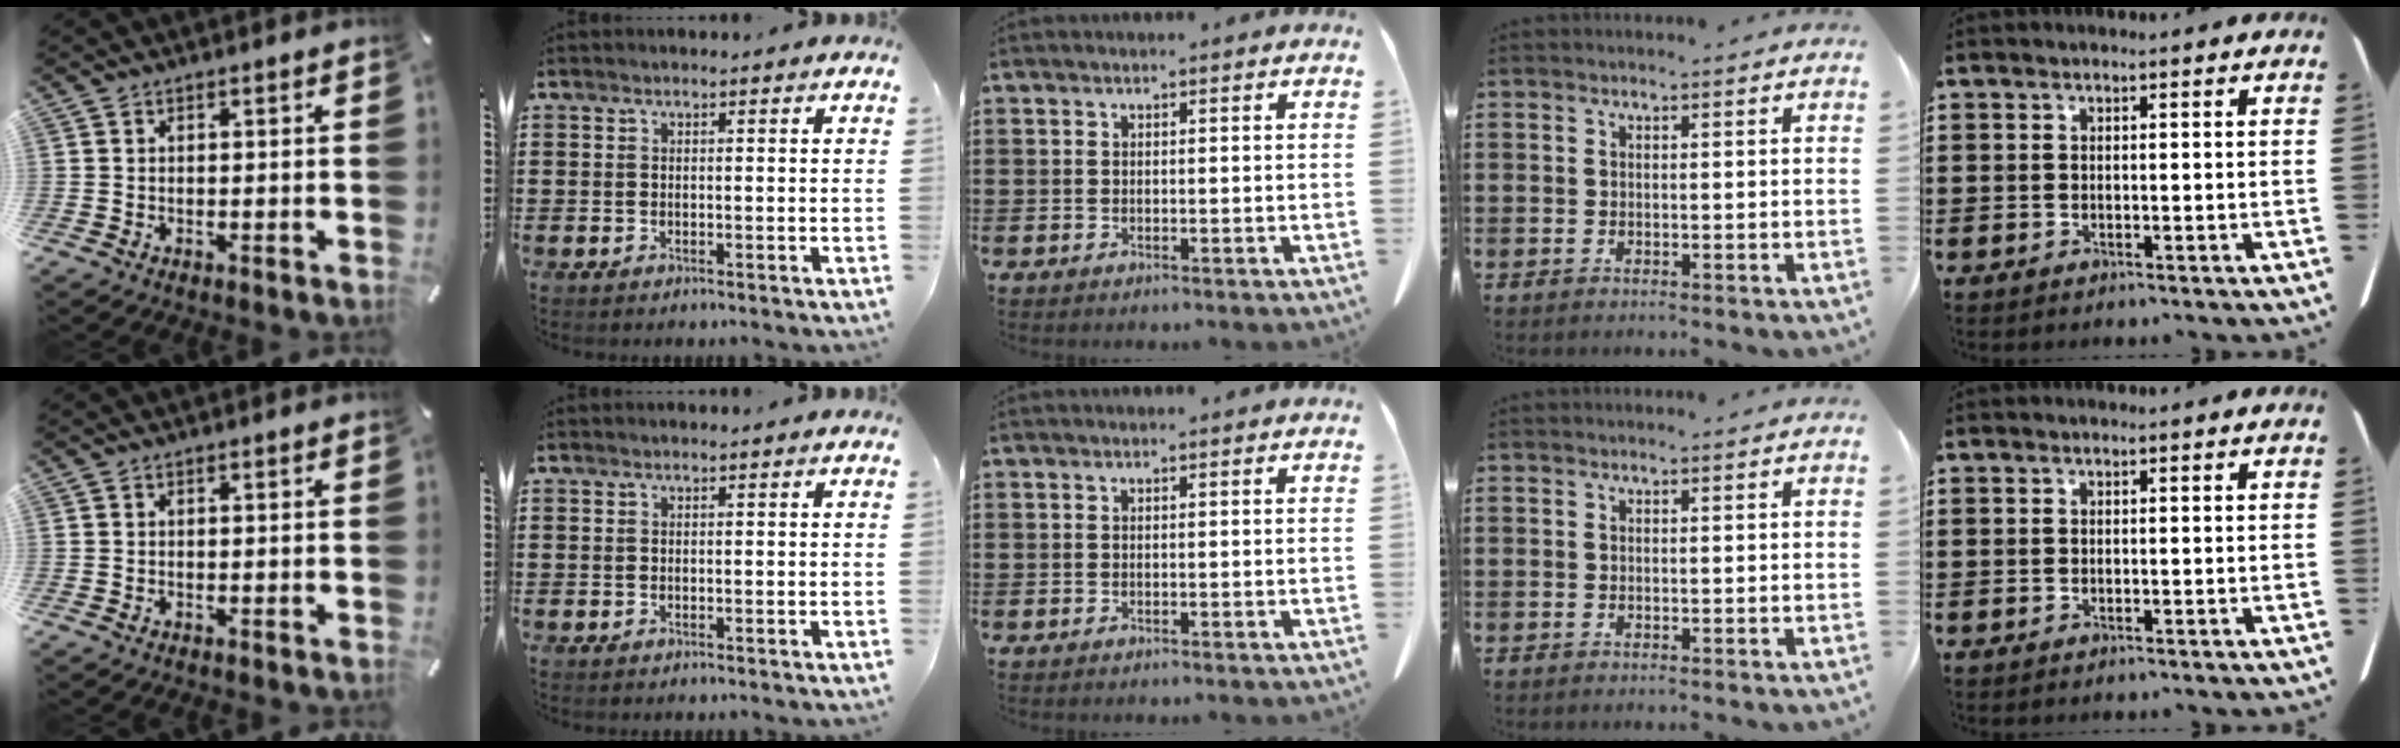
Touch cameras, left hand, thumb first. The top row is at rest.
{}